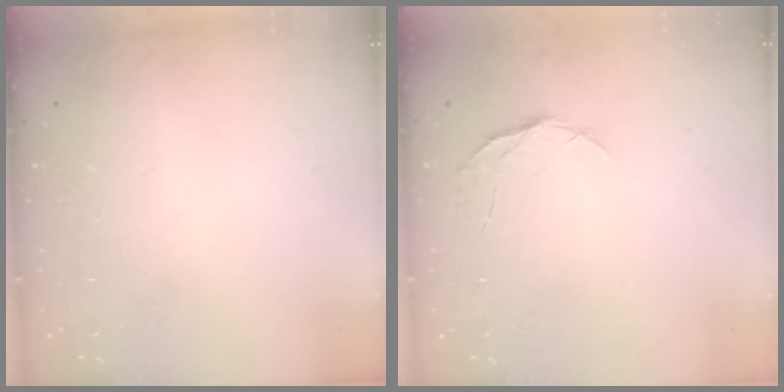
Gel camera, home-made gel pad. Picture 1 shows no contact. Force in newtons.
{"total": 5.0, "press": 5.0, "slide": 0.6}